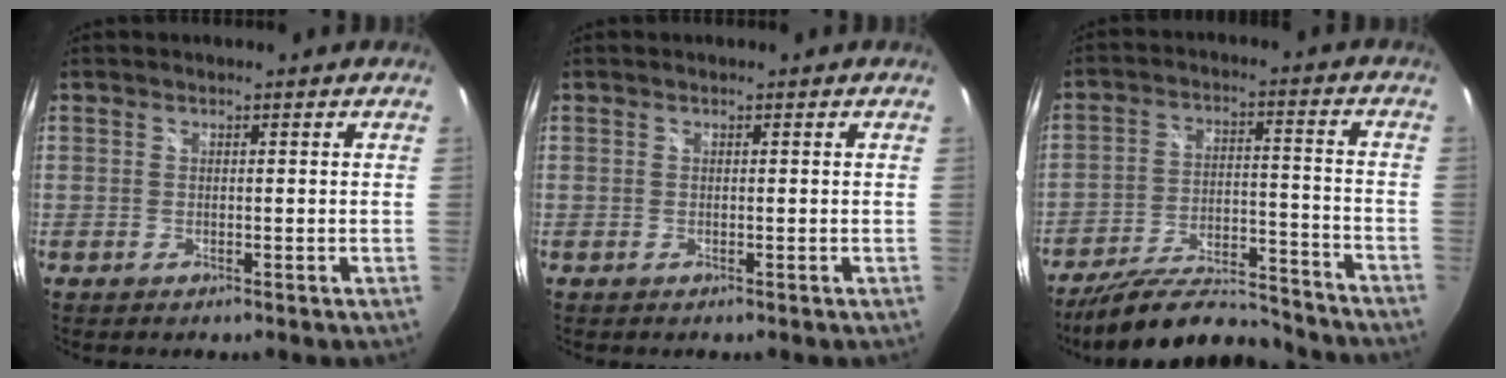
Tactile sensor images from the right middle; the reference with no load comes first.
{"total": 0.0}
{"total": 18.8, "force": [-16.7, 4.0, 7.5], "torque": [-0.142, -0.011, -0.245]}